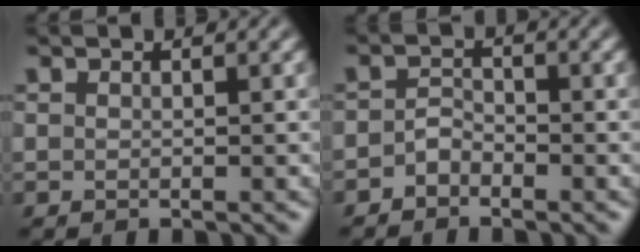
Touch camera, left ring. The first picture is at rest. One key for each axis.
{"total": 1.5, "fx": -1.1, "fy": 0.8, "fz": 0.6, "tx": -0.013, "ty": 0.007, "tz": -0.024}